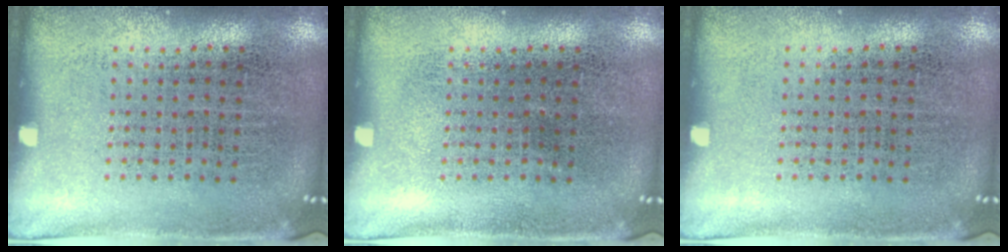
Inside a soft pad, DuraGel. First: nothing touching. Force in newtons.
{"total": 0.0}
{"total": 0.0}